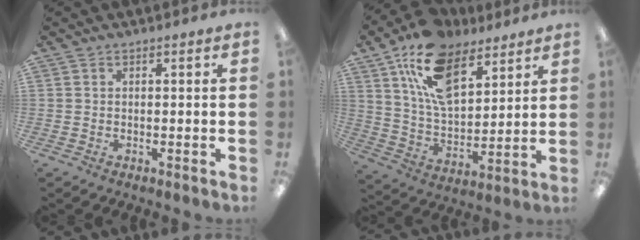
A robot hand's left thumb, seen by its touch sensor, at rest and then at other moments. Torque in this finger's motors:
{"motor_torque": [0.31, 0.76, 1.38, -1.39, 0.23]}